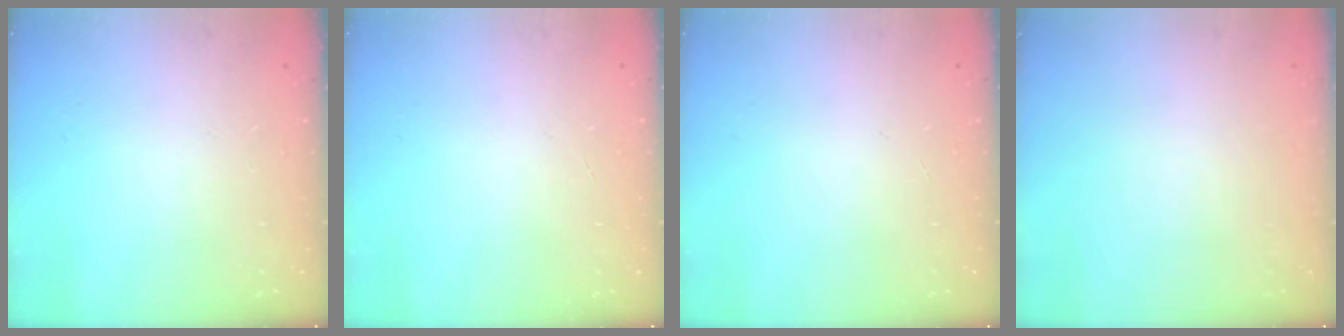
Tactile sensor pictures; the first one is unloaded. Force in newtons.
{"total": 0.9, "press": 0.8, "slide": 0.2}
{"total": 0.0}
{"total": 0.0}